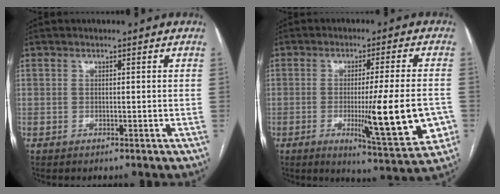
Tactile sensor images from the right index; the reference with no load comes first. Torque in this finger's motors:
{"motor_torque": [0.55, 0.42, 0.27, 0.14]}